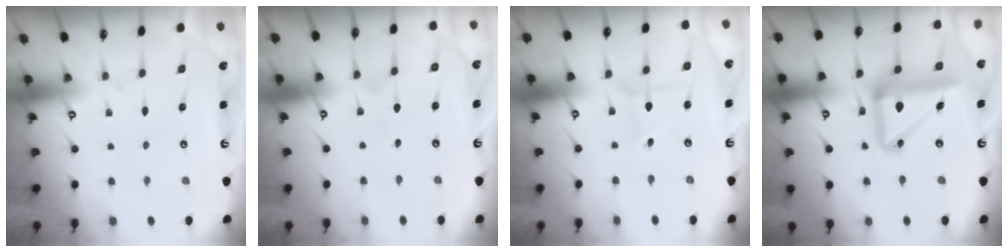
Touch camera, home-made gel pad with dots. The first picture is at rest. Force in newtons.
{"total": 3.0, "press": 3.0, "slide": 0.3}
{"total": 0.8, "press": 0.8, "slide": 0.0}
{"total": 15.5, "press": 15.3, "slide": 1.8}